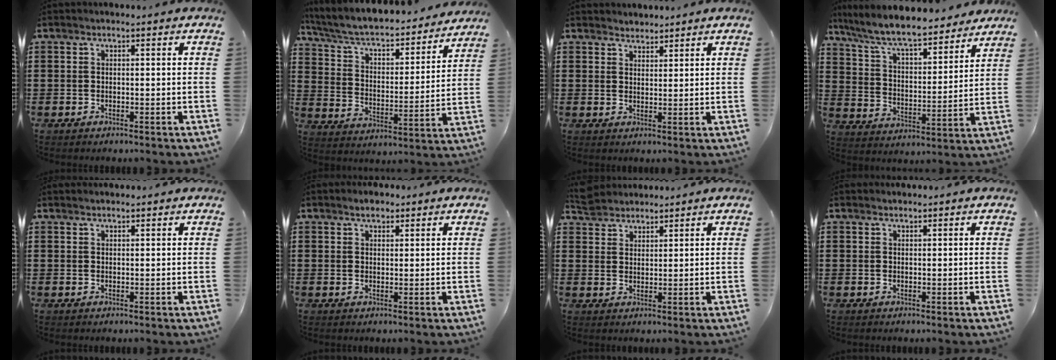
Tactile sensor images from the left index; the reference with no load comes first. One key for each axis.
{"total": 4.9, "fx": 4.1, "fy": 1.5, "fz": 2.2, "tx": -0.063, "ty": -0.038, "tz": 0.063}
{"total": 2.0, "fx": 1.9, "fy": 0.5, "fz": -0.4, "tx": 0.001, "ty": 0.002, "tz": 0.037}
{"total": 8.6, "fx": 7.8, "fy": 1.1, "fz": 3.5, "tx": -0.102, "ty": -0.044, "tz": 0.132}
{"total": 1.0, "fx": 1.0, "fy": 0.2, "fz": 0.1, "tx": -0.003, "ty": 0.001, "tz": 0.018}
{"total": 2.2, "fx": 1.9, "fy": 0.9, "fz": 0.7, "tx": -0.010, "ty": 0.001, "tz": 0.034}
{"total": 4.3, "fx": 4.1, "fy": 1.4, "fz": 0.4, "tx": -0.024, "ty": -0.006, "tz": 0.078}
{"total": 0.8, "fx": 0.7, "fy": 0.2, "fz": 0.0, "tx": -0.002, "ty": 0.001, "tz": 0.015}